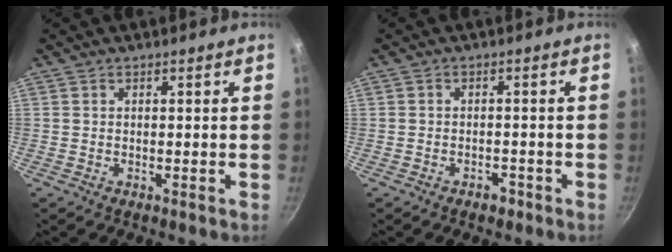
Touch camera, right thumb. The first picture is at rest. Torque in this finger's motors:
{"motor_torque": [-0.28, 0.11, -0.39, 0.08, -0.05]}